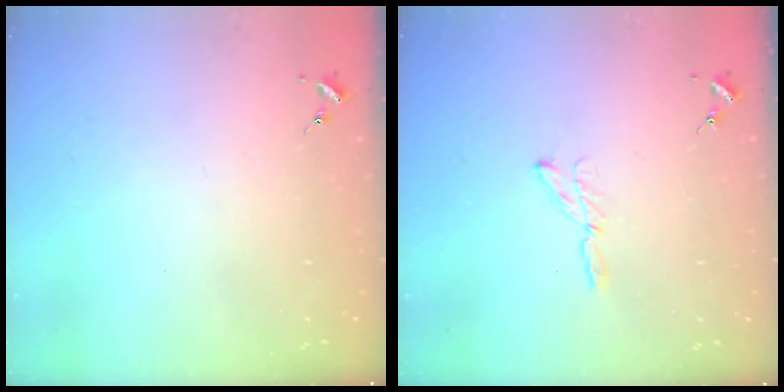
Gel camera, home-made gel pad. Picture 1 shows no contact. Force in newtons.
{"total": 3.5, "press": 3.4, "slide": 0.4}